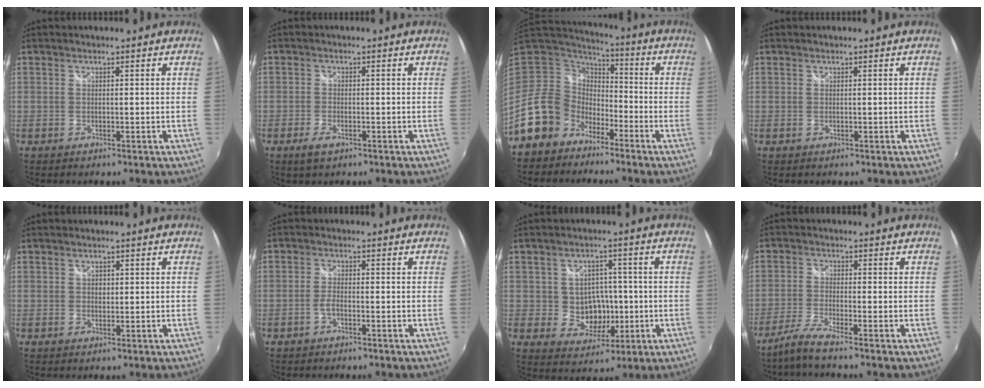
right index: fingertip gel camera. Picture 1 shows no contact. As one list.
[{"total": 3.1, "force": [-2.0, 1.2, 2.1], "torque": [-0.048, -0.006, -0.036]}, {"total": 14.1, "force": [-8.5, 10.5, 4.2], "torque": [-0.107, 0.018, -0.149]}, {"total": 0.0}, {"total": 1.1, "force": [0.4, 0.9, 0.3], "torque": [-0.002, 0.001, 0.006]}, {"total": 1.8, "force": [-1.3, 0.4, 1.2], "torque": [-0.034, 0.005, -0.028]}, {"total": 7.2, "force": [-0.9, 6.4, 3.2], "torque": [-0.065, 0.011, 0.001]}, {"total": 4.7, "force": [-3.9, -0.3, 2.6], "torque": [-0.072, -0.006, -0.082]}]